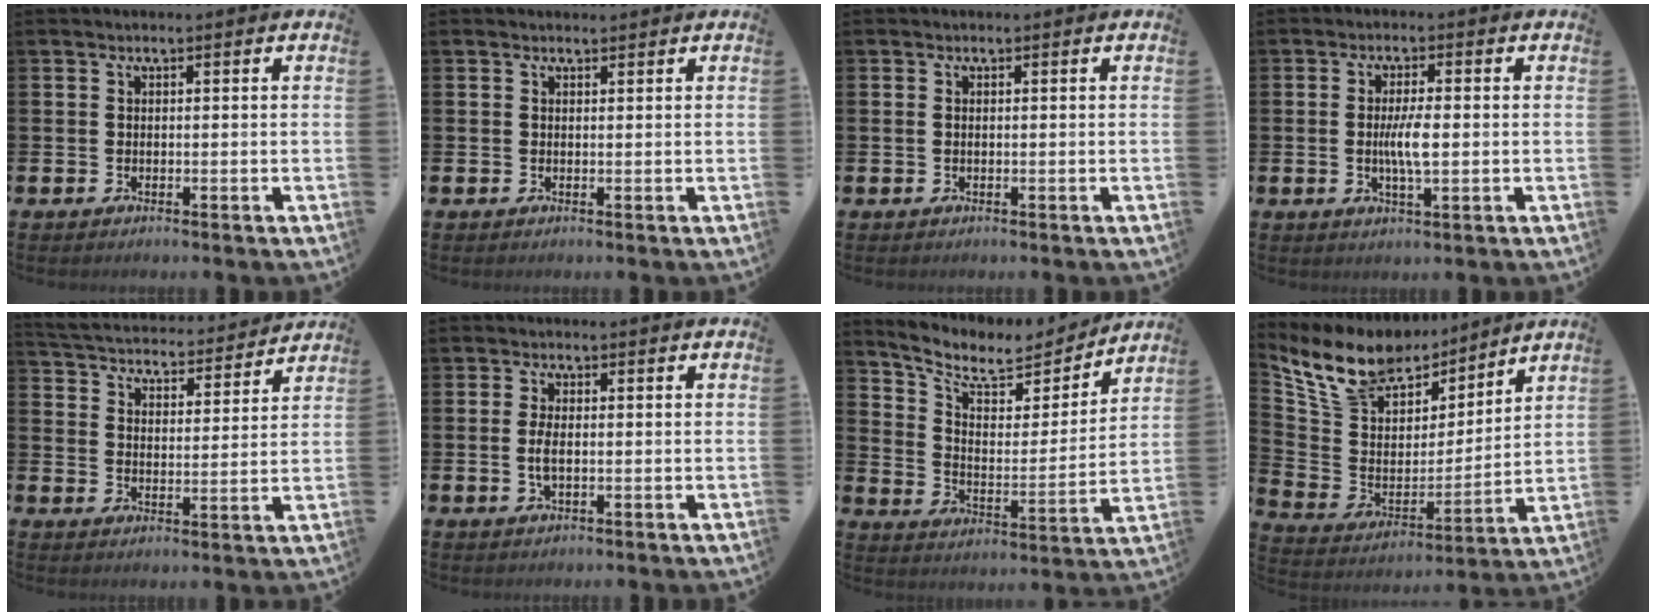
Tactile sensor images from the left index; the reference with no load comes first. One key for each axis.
{"total": 0.7, "fx": 0.7, "fy": 0.2, "fz": -0.1, "tx": 0.011, "ty": -0.002, "tz": 0.012}
{"total": 0.0}
{"total": 4.1, "fx": -0.2, "fy": 1.1, "fz": 3.9, "tx": -0.065, "ty": -0.002, "tz": -0.006}
{"total": 4.7, "fx": 4.6, "fy": 0.9, "fz": 0.2, "tx": -0.030, "ty": -0.039, "tz": 0.075}
{"total": 2.7, "fx": -0.1, "fy": 1.2, "fz": 2.4, "tx": -0.047, "ty": 0.003, "tz": -0.003}
{"total": 9.0, "fx": 8.0, "fy": 2.8, "fz": 2.8, "tx": -0.089, "ty": -0.058, "tz": 0.139}
{"total": 11.4, "fx": 10.1, "fy": 4.8, "fz": 2.4, "tx": -0.105, "ty": -0.061, "tz": 0.186}